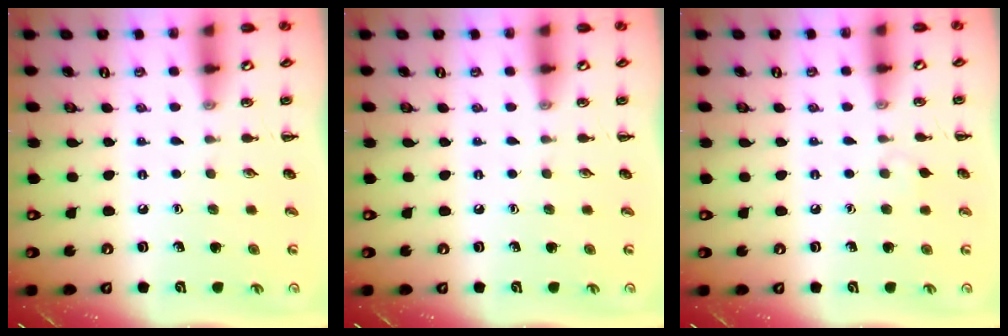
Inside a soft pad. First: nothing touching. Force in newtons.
{"total": 0.0}
{"total": 2.8, "press": 2.5, "slide": 1.1}